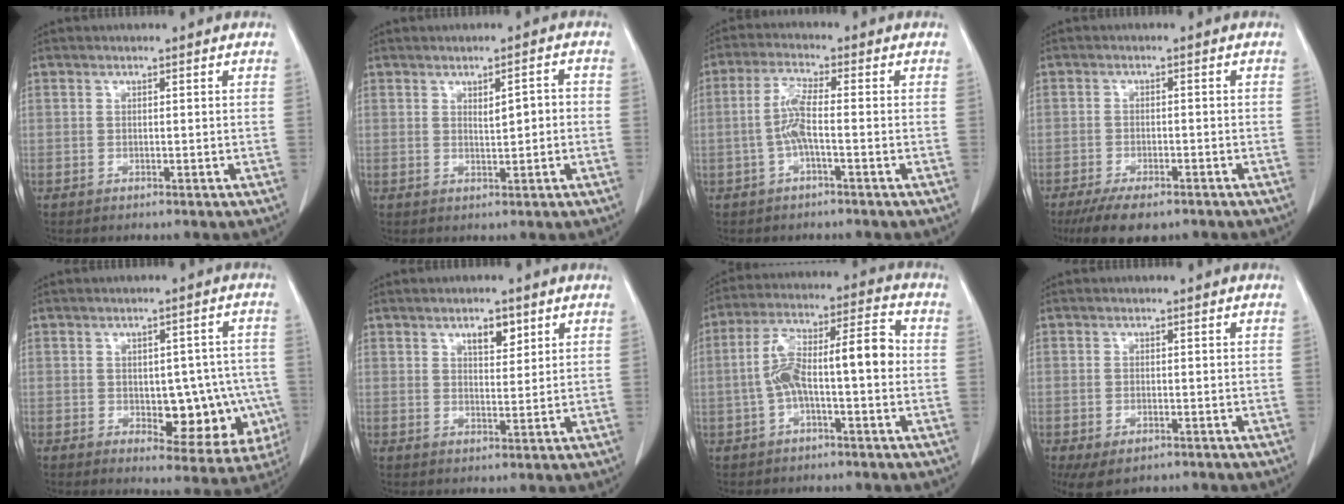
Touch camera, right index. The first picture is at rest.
{"total": 3.1, "force": [0.2, 1.0, 2.9], "torque": [-0.048, 0.006, 0.007]}
{"total": 4.7, "force": [-0.9, 0.5, 4.6], "torque": [-0.100, 0.006, -0.020]}
{"total": 7.4, "force": [-5.4, 2.8, 4.2], "torque": [-0.065, -0.008, -0.084]}
{"total": 11.4, "force": [-2.3, 5.7, 9.6], "torque": [-0.098, 0.015, -0.015]}
{"total": 3.8, "force": [2.2, 1.7, 2.6], "torque": [-0.040, -0.003, 0.036]}
{"total": 11.5, "force": [-1.0, 2.7, 11.1], "torque": [-0.200, 0.045, -0.017]}
{"total": 4.8, "force": [-2.9, 2.7, 2.8], "torque": [-0.049, -0.009, -0.042]}